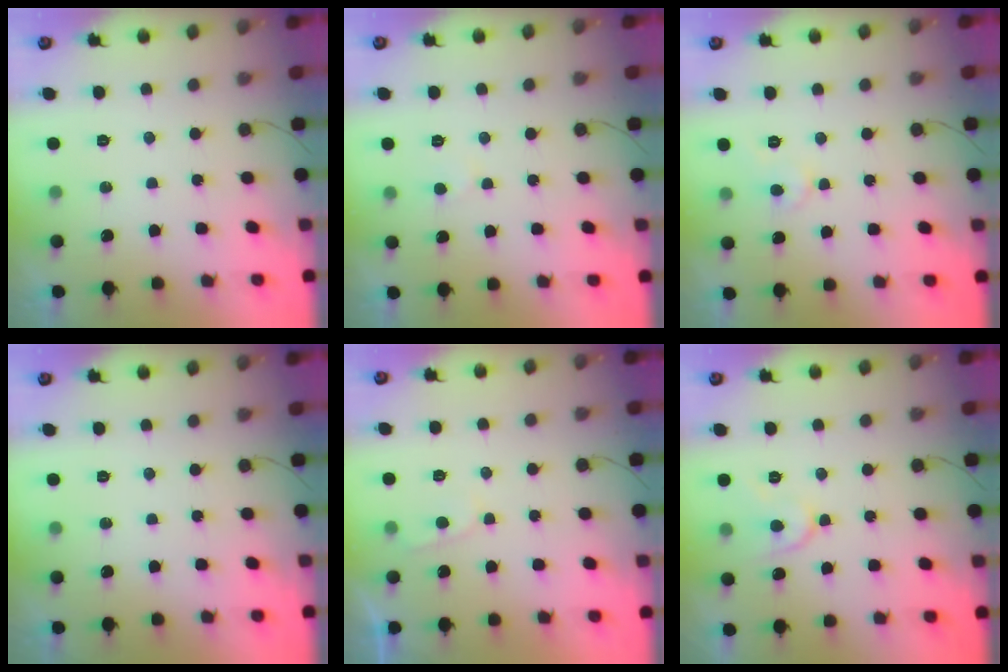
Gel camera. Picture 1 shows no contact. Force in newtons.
{"total": 2.5, "press": 2.5, "slide": 0.2}
{"total": 3.6, "press": 3.6, "slide": 0.3}
{"total": 0.0}
{"total": 2.9, "press": 2.9, "slide": 0.4}
{"total": 7.7, "press": 7.6, "slide": 0.8}